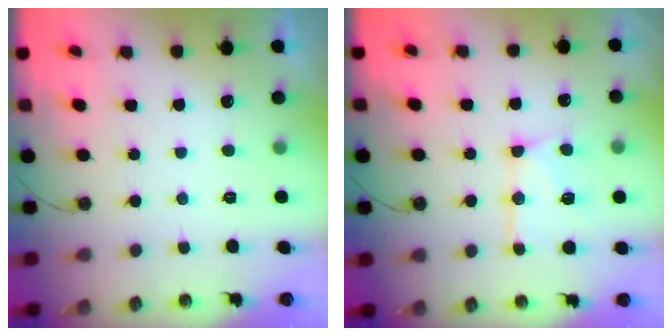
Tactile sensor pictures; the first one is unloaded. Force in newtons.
{"total": 13.5, "press": 13.5, "slide": 1.3}